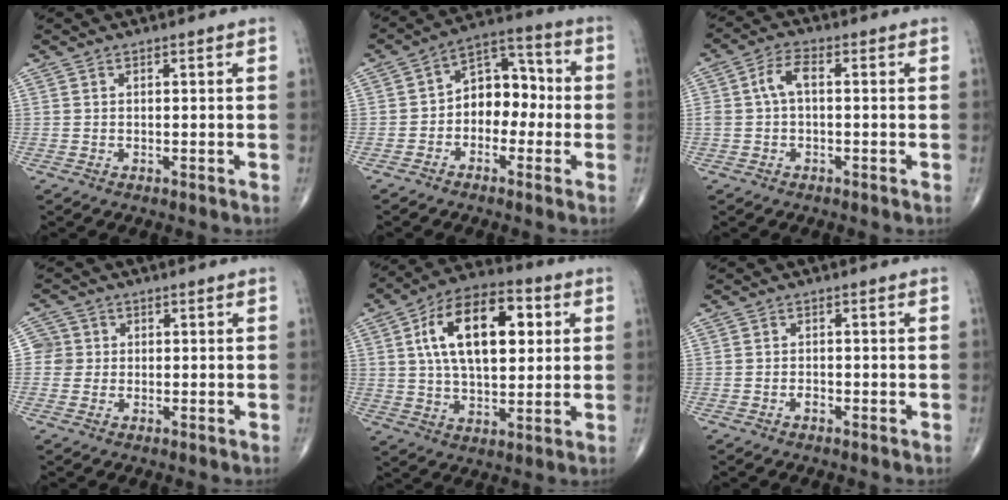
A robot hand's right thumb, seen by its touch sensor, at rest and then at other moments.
{"total": 9.8, "force": [-1.3, 7.0, 6.7], "torque": [-0.061, 0.044, -0.038]}
{"total": 4.6, "force": [0.2, 2.4, 3.8], "torque": [-0.079, 0.018, 0.000]}
{"total": 3.2, "force": [0.1, 3.2, 0.1], "torque": [0.027, 0.008, -0.004]}
{"total": 18.9, "force": [4.7, 10.0, 15.4], "torque": [-0.230, 0.010, 0.073]}
{"total": 1.0, "force": [-0.6, 0.6, 0.6], "torque": [-0.008, 0.002, -0.011]}